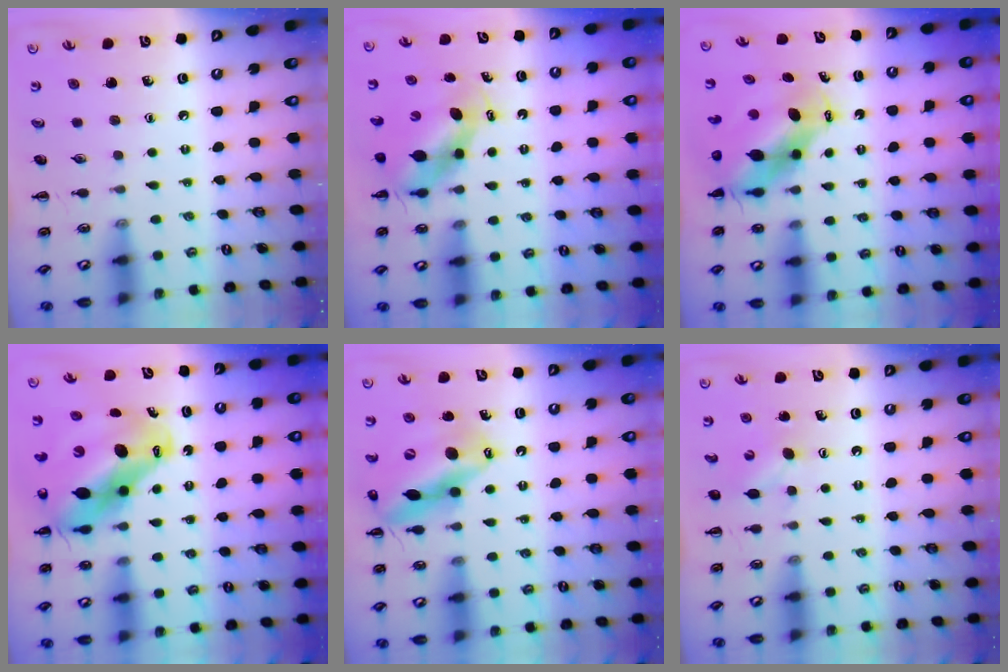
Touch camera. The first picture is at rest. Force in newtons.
{"total": 5.3, "press": 5.2, "slide": 1.0}
{"total": 7.2, "press": 7.0, "slide": 1.9}
{"total": 15.8, "press": 15.2, "slide": 4.5}
{"total": 16.8, "press": 16.3, "slide": 4.1}
{"total": 3.8, "press": 3.7, "slide": 0.8}